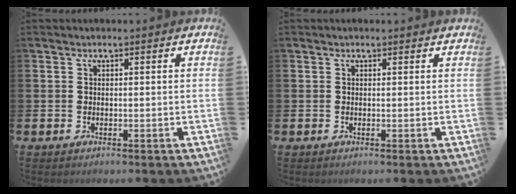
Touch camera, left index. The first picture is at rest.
{"total": 0.0}